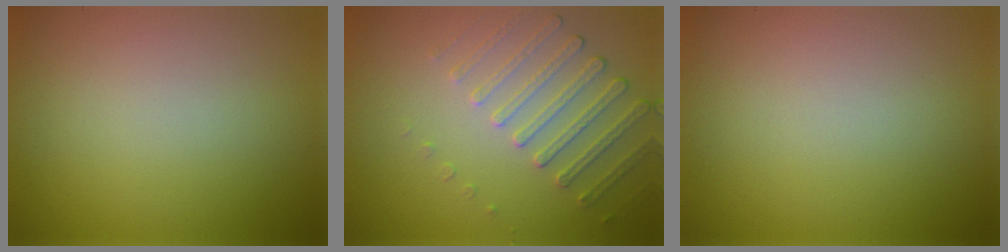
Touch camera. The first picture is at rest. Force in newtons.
{"total": 2.5, "press": 2.2, "slide": 1.3}
{"total": 0.0}